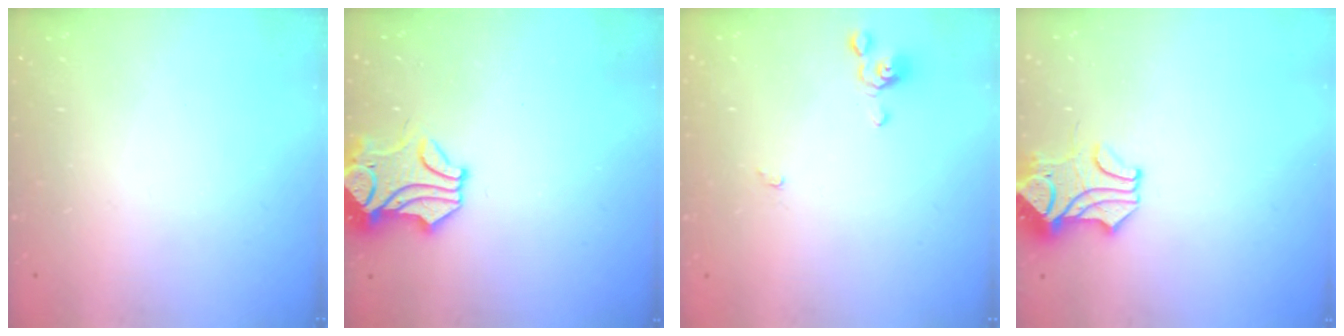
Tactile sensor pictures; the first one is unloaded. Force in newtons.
{"total": 1.4, "press": 0.6, "slide": 1.3}
{"total": 0.0}
{"total": 2.2, "press": 2.0, "slide": 1.0}